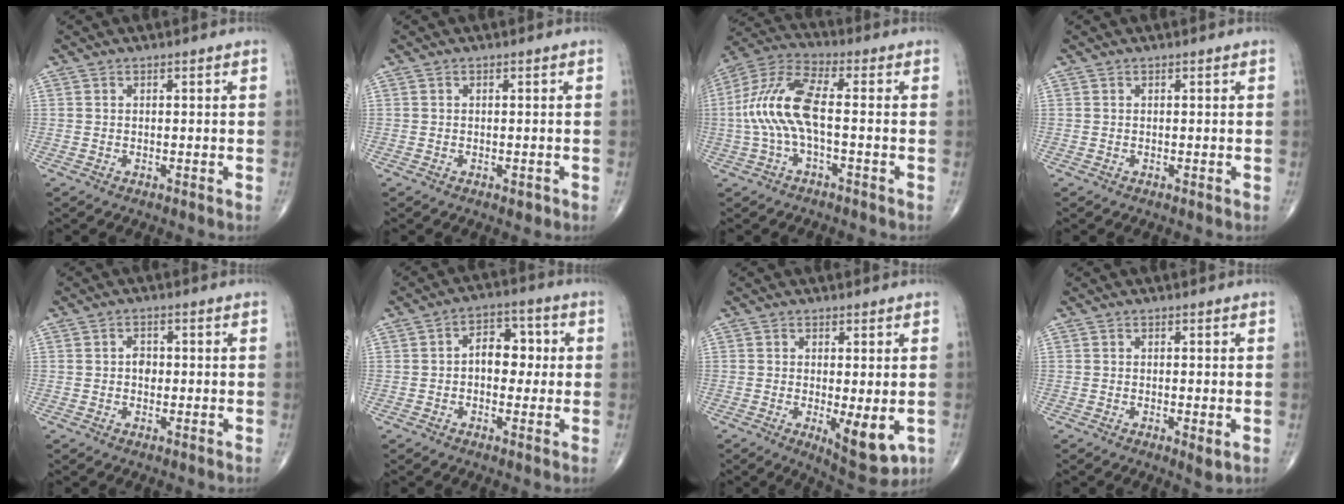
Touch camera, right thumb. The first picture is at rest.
{"total": 1.0, "force": [-0.4, 0.6, 0.6], "torque": [-0.002, 0.000, -0.005]}
{"total": 12.3, "force": [-1.1, 4.3, 11.5], "torque": [-0.265, 0.037, -0.025]}
{"total": 0.0}
{"total": 2.1, "force": [-0.1, 1.6, 1.4], "torque": [-0.014, 0.005, -0.004]}
{"total": 7.3, "force": [0.2, 5.0, 5.4], "torque": [-0.045, 0.021, -0.004]}
{"total": 8.1, "force": [-1.8, 2.8, 7.4], "torque": [-0.098, -0.022, -0.019]}
{"total": 2.1, "force": [-0.5, 0.6, 2.0], "torque": [-0.036, -0.010, -0.008]}